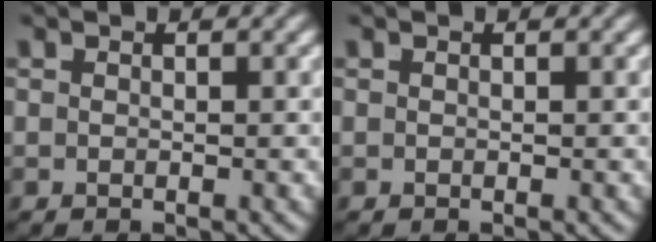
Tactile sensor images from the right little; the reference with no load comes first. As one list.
[{"total": 0.0}]